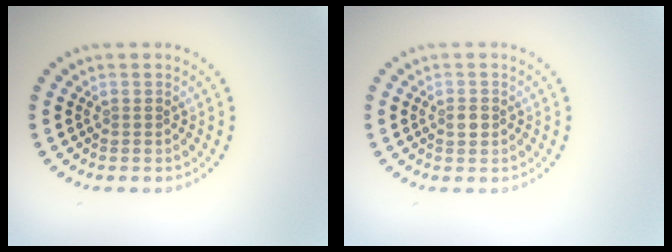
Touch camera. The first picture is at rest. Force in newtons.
{"total": 1.4, "press": 1.4, "slide": 0.2}